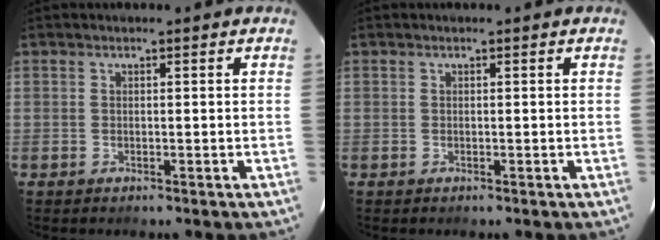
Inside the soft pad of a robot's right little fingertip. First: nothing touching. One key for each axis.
{"total": 0.0}